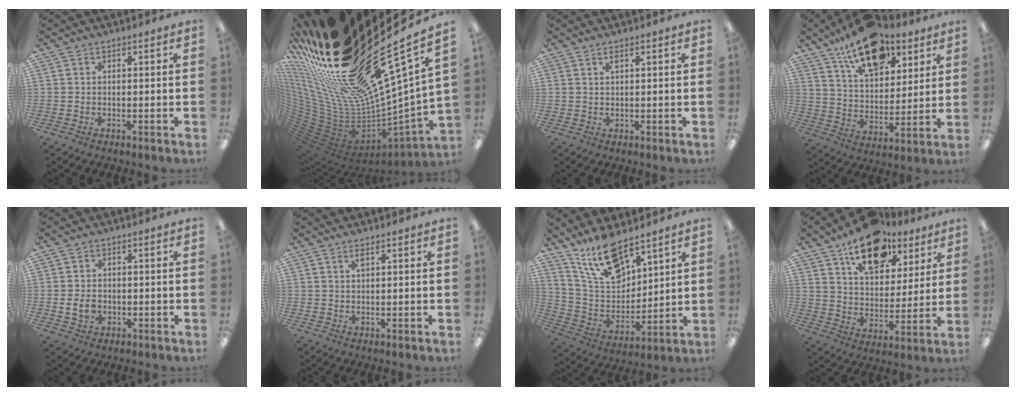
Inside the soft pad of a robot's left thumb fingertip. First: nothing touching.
{"total": 34.3, "force": [21.2, 12.0, 24.2], "torque": [-0.351, -0.242, 0.442]}
{"total": 1.4, "force": [1.1, 0.2, 0.8], "torque": [-0.018, 0.001, 0.020]}
{"total": 17.8, "force": [11.7, 9.3, 9.6], "torque": [-0.143, -0.059, 0.203]}
{"total": 3.7, "force": [-0.5, 2.7, 2.4], "torque": [-0.049, 0.002, -0.009]}
{"total": 1.8, "force": [1.3, 0.4, 1.1], "torque": [-0.018, -0.001, 0.021]}
{"total": 14.9, "force": [11.4, 6.3, 7.2], "torque": [-0.139, -0.061, 0.210]}
{"total": 17.1, "force": [11.5, 9.4, 8.4], "torque": [-0.129, -0.061, 0.203]}